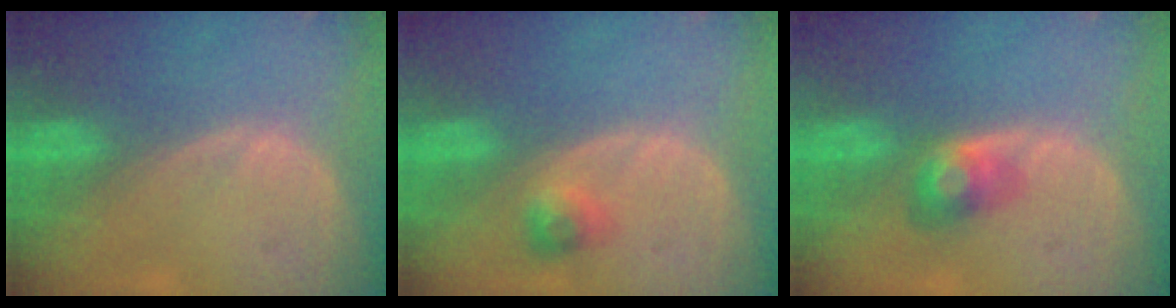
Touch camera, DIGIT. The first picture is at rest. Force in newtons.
{"total": 2.3, "press": 2.0, "slide": 1.1}
{"total": 2.9, "press": 2.9, "slide": 0.0}